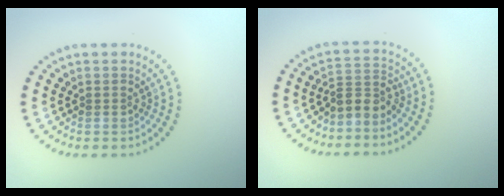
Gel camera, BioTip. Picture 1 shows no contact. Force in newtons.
{"total": 2.6, "press": 1.9, "slide": 1.8}